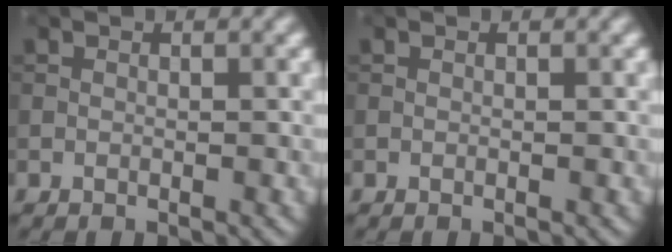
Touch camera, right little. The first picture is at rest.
{"total": 0.0}